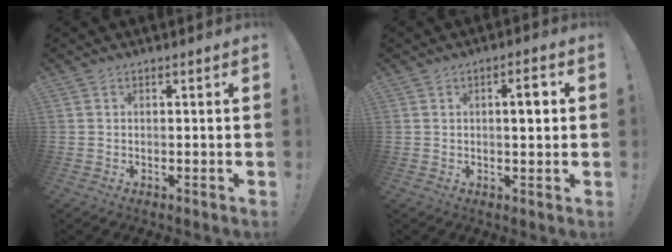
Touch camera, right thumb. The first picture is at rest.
{"total": 4.5, "force": [0.6, 1.1, 4.3], "torque": [-0.059, -0.001, 0.002]}